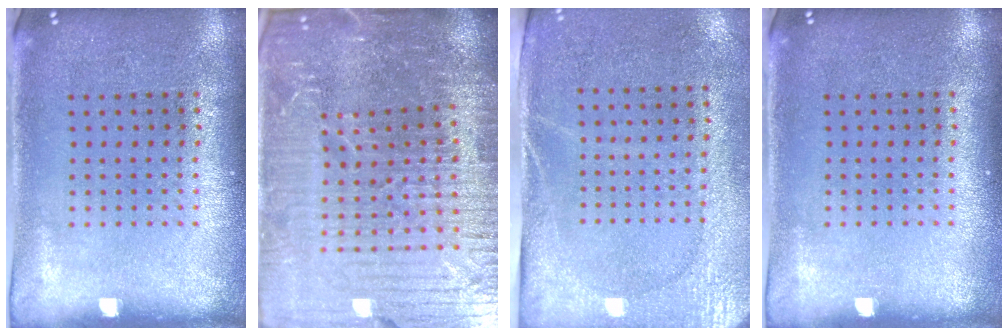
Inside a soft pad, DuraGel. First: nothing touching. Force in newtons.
{"total": 6.4, "press": 5.6, "slide": 3.0}
{"total": 2.7, "press": 2.2, "slide": 1.5}
{"total": 0.0}